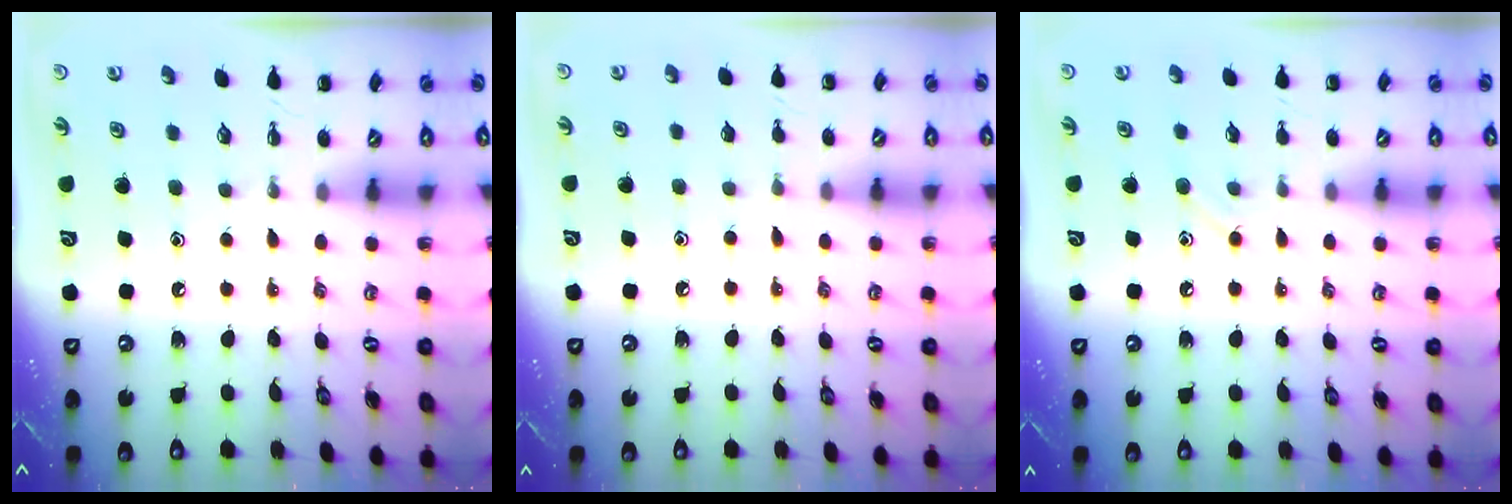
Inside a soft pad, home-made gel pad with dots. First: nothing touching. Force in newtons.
{"total": 4.4, "press": 4.1, "slide": 1.6}
{"total": 6.1, "press": 5.9, "slide": 1.7}